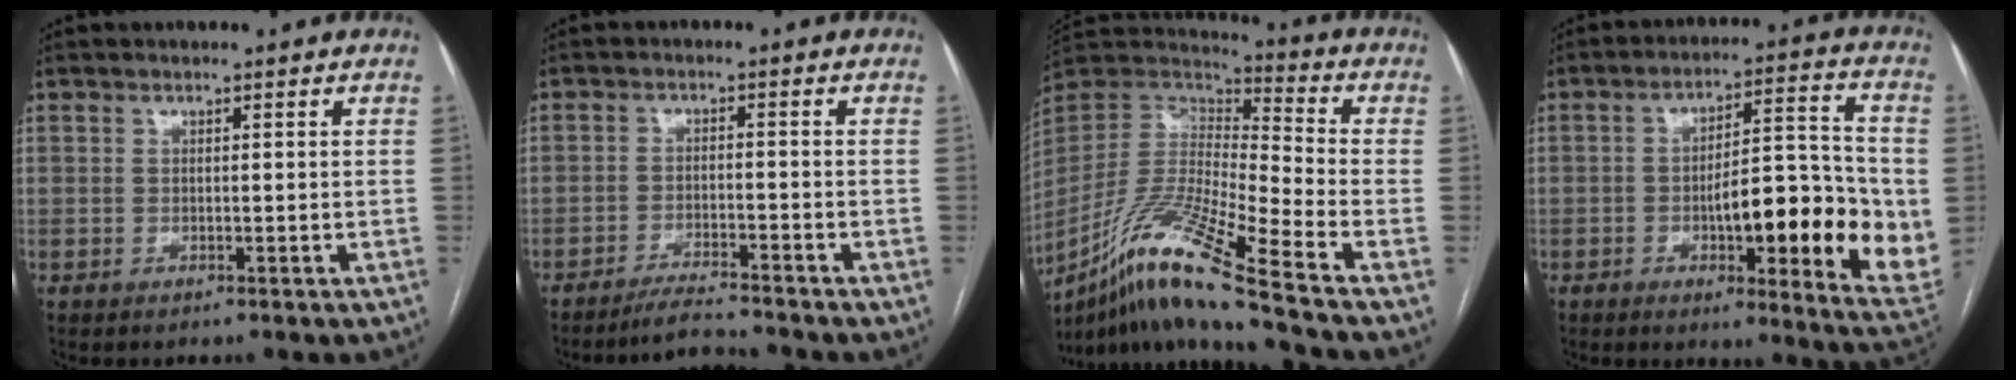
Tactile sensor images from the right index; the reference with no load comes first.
{"total": 4.5, "force": [-4.4, -0.8, 0.7], "torque": [-0.014, -0.015, -0.077]}
{"total": 19.2, "force": [-12.5, -0.4, 14.5], "torque": [-0.312, -0.027, -0.234]}
{"total": 18.5, "force": [-3.1, 4.2, 17.8], "torque": [-0.214, 0.011, -0.033]}